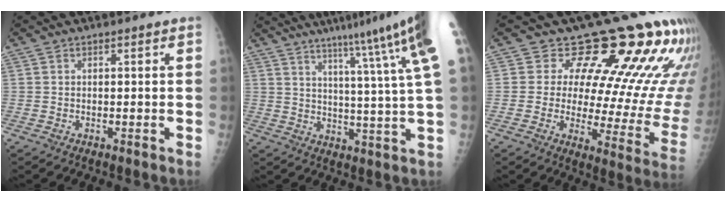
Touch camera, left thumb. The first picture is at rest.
{"total": 19.8, "force": [12.0, 0.2, 15.8], "torque": [-0.213, -0.044, 0.154]}
{"total": 18.3, "force": [13.3, 6.5, 10.7], "torque": [-0.082, -0.091, 0.151]}